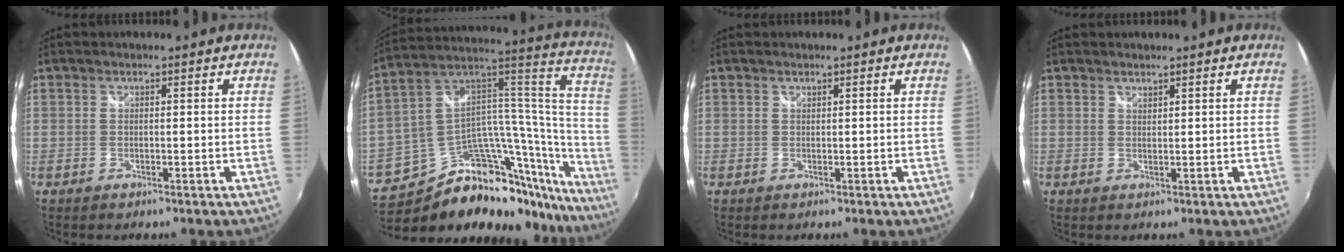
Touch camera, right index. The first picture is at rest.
{"total": 29.6, "force": [-22.5, 13.1, 14.0], "torque": [-0.184, 0.075, -0.336]}
{"total": 0.0}
{"total": 1.0, "force": [1.0, 0.3, 0.1], "torque": [-0.001, 0.000, 0.017]}